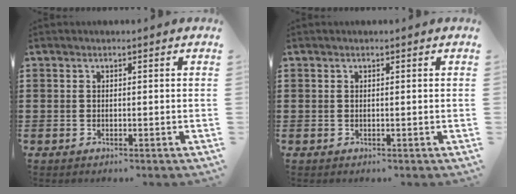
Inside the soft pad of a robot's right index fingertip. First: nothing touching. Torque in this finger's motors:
{"motor_torque": [0.26, 0.25, 0.00, 0.00]}